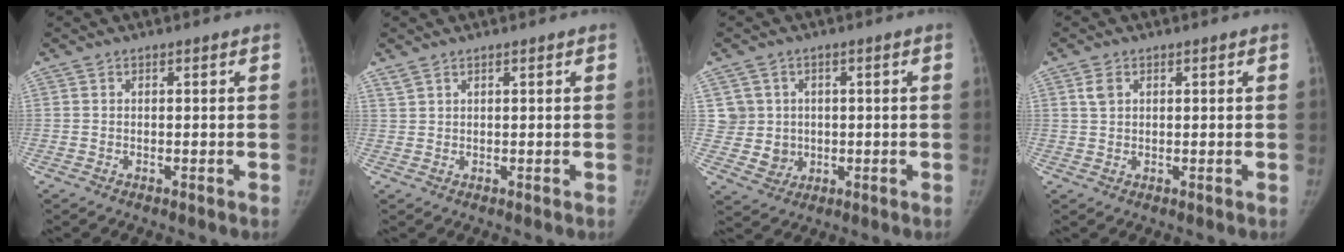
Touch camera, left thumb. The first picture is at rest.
{"total": 1.3, "force": [1.1, 0.4, 0.5], "torque": [-0.008, 0.001, 0.025]}
{"total": 6.1, "force": [1.0, 6.0, 0.4], "torque": [0.023, -0.001, 0.024]}
{"total": 2.5, "force": [0.9, 1.7, 1.5], "torque": [-0.025, 0.004, 0.021]}